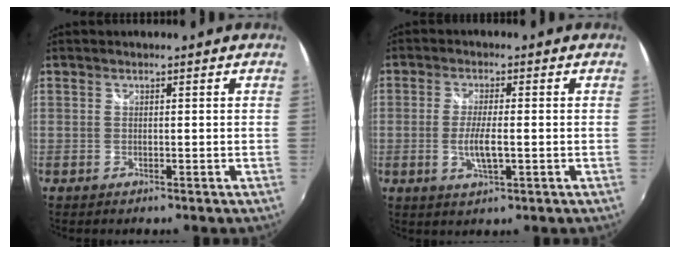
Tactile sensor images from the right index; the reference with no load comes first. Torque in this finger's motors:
{"motor_torque": [0.05, -0.02, 0.04, 0.03]}